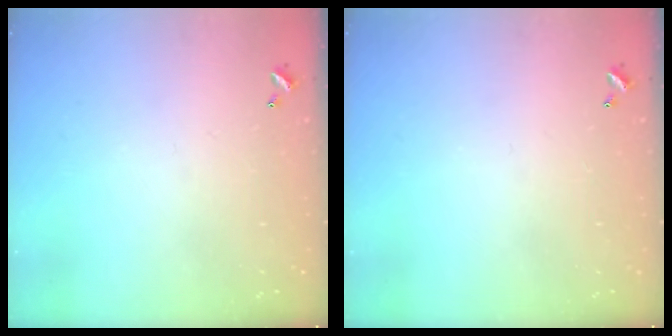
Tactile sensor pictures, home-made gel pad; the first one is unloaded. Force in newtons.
{"total": 0.0}